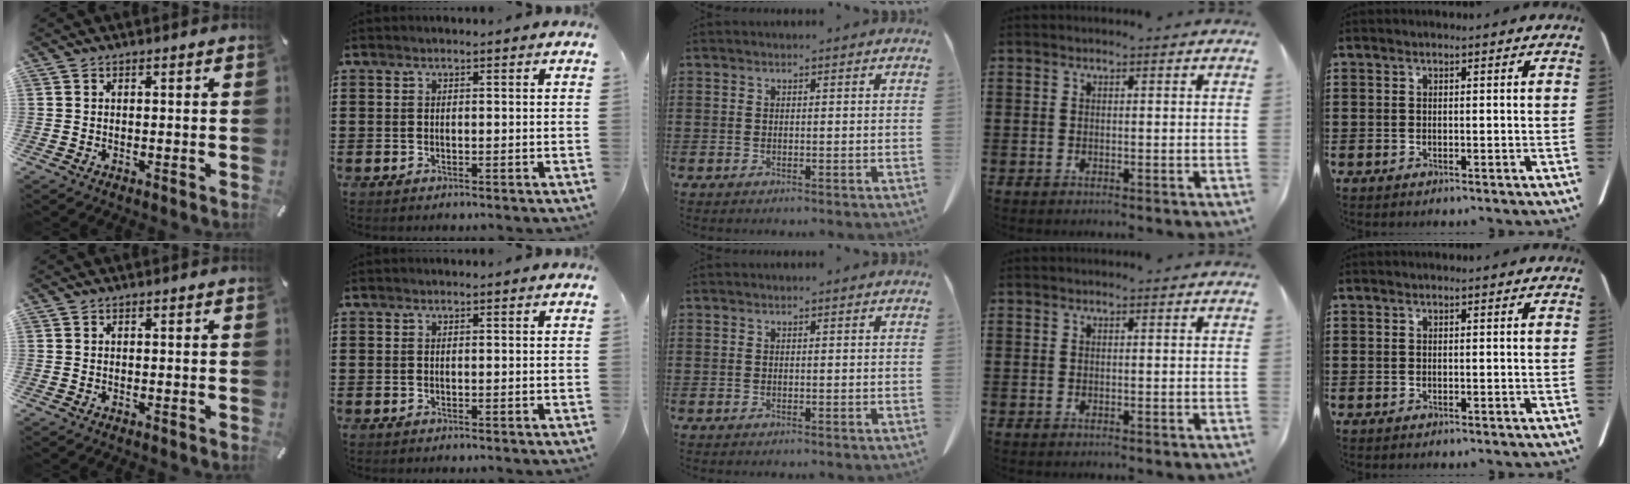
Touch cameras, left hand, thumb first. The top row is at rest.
{}